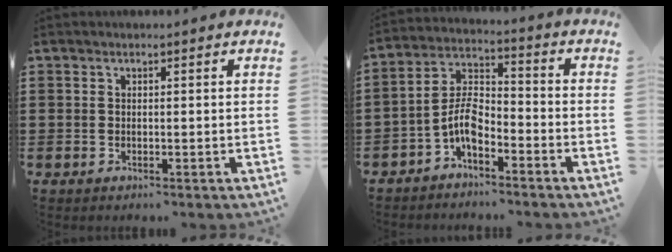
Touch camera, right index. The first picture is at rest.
{"total": 6.2, "force": [-3.4, 2.8, 4.4], "torque": [-0.106, 0.006, -0.073]}